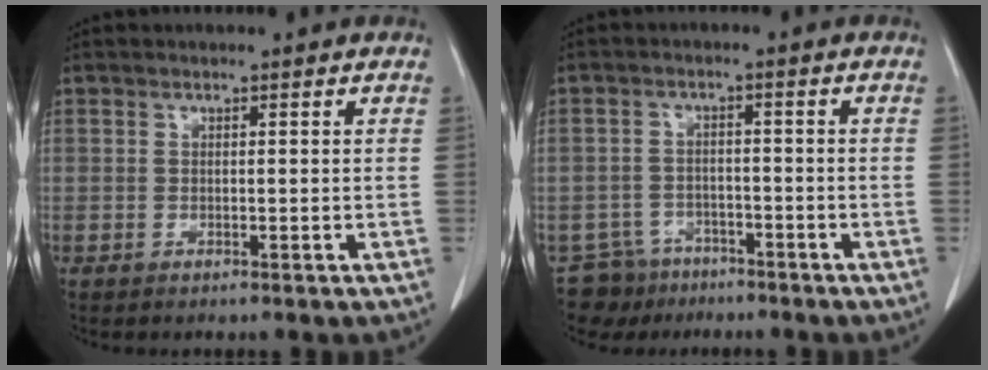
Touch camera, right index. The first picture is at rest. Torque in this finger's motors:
{"motor_torque": [-1.13, -0.12, -0.79, -0.21]}